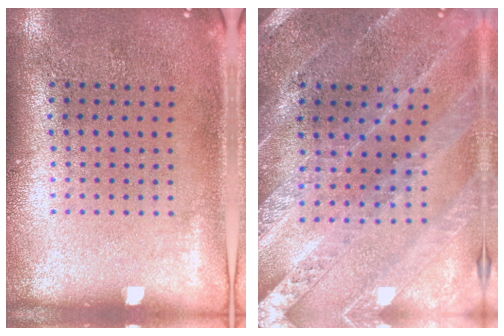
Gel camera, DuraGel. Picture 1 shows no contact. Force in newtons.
{"total": 1.5, "press": 1.5, "slide": 0.2}